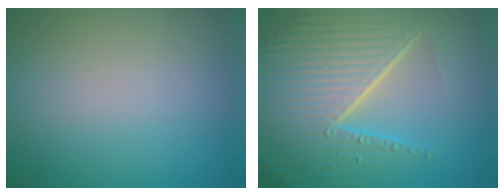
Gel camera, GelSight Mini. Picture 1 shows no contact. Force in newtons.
{"total": 10.0, "press": 6.3, "slide": 7.8}